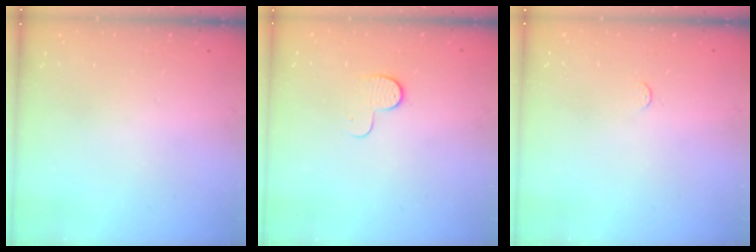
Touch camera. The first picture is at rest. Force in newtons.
{"total": 6.9, "press": 6.8, "slide": 0.7}
{"total": 2.7, "press": 2.7, "slide": 0.2}